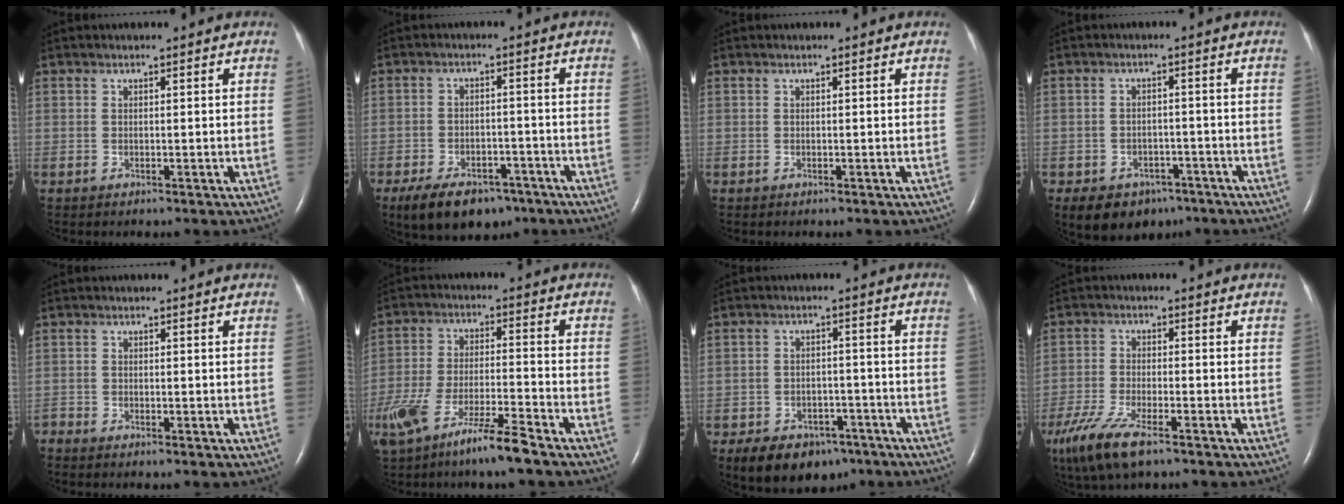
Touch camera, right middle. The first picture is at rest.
{"total": 10.3, "force": [-7.2, 5.3, 5.2], "torque": [-0.086, 0.001, -0.110]}
{"total": 0.0}
{"total": 8.8, "force": [-5.7, 6.0, 2.8], "torque": [-0.050, 0.008, -0.076]}
{"total": 0.7, "force": [-0.7, -0.2, -0.1], "torque": [-0.002, -0.005, -0.012]}
{"total": 10.9, "force": [-7.8, 0.7, 7.6], "torque": [-0.158, -0.020, -0.146]}
{"total": 10.1, "force": [-6.9, 6.0, 4.3], "torque": [-0.071, 0.008, -0.099]}
{"total": 9.1, "force": [-6.1, 2.0, 6.5], "torque": [-0.136, -0.022, -0.107]}